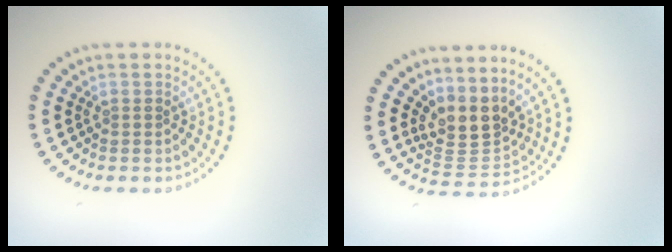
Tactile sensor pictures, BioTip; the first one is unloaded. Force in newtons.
{"total": 3.6, "press": 2.6, "slide": 2.6}